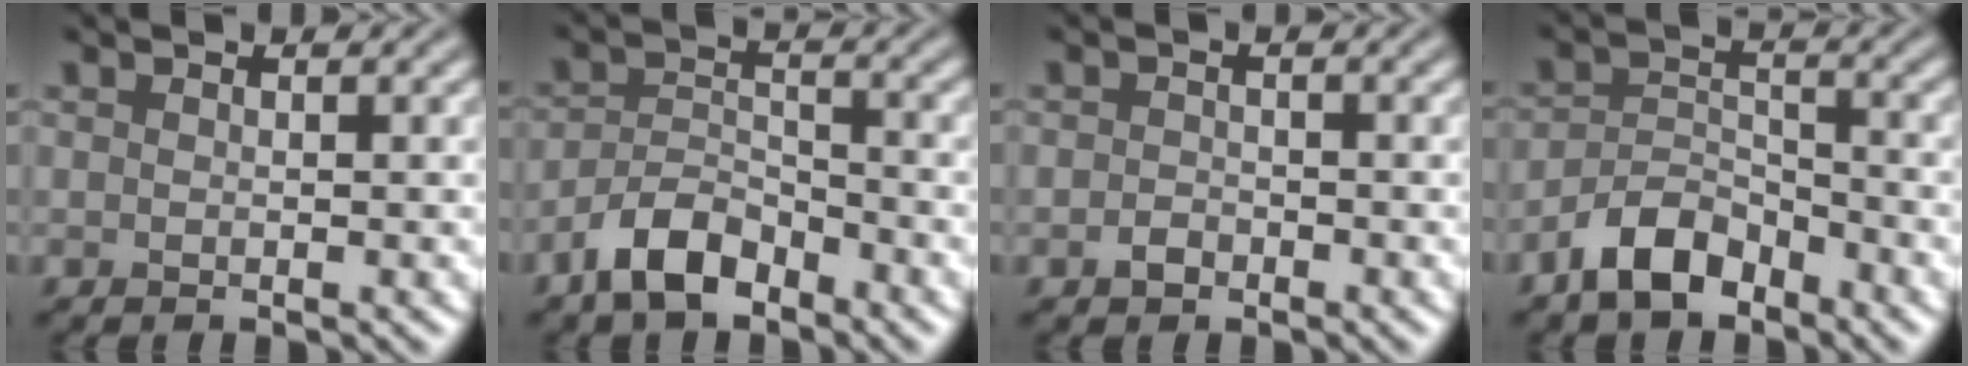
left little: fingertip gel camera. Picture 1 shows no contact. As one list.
[{"total": 4.2, "force": [-3.2, 1.8, 2.2], "torque": [-0.038, 0.004, -0.067]}, {"total": 1.2, "force": [-0.8, 0.8, 0.5], "torque": [-0.005, 0.000, -0.021]}, {"total": 4.2, "force": [-3.2, 1.8, 2.0], "torque": [-0.032, 0.006, -0.068]}]